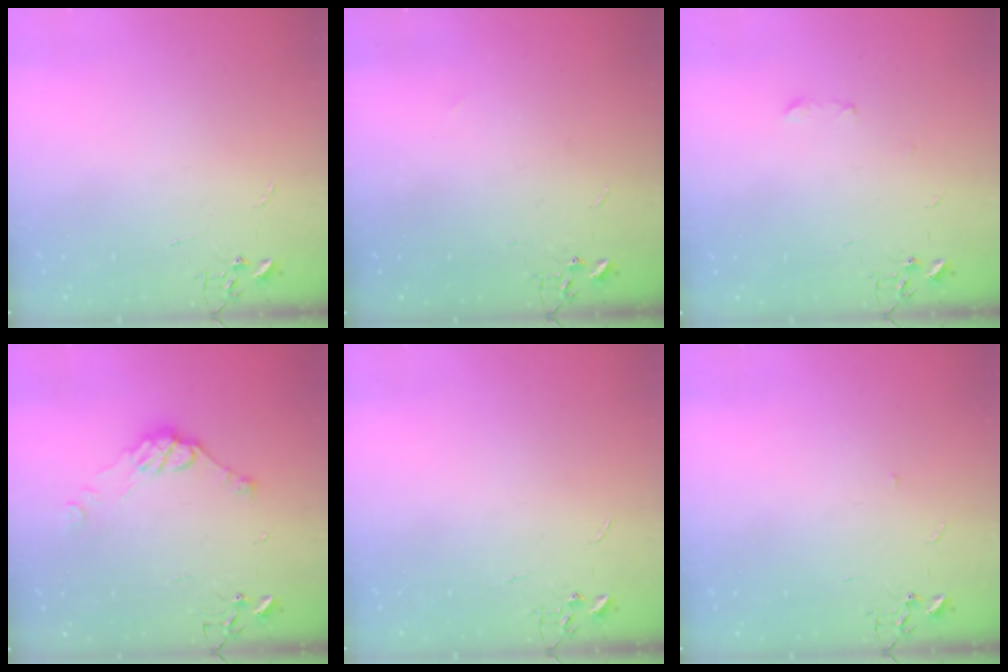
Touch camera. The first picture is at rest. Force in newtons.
{"total": 3.4, "press": 3.1, "slide": 1.5}
{"total": 3.2, "press": 3.2, "slide": 0.6}
{"total": 10.1, "press": 10.0, "slide": 0.7}
{"total": 0.0}
{"total": 3.0, "press": 3.0, "slide": 0.4}